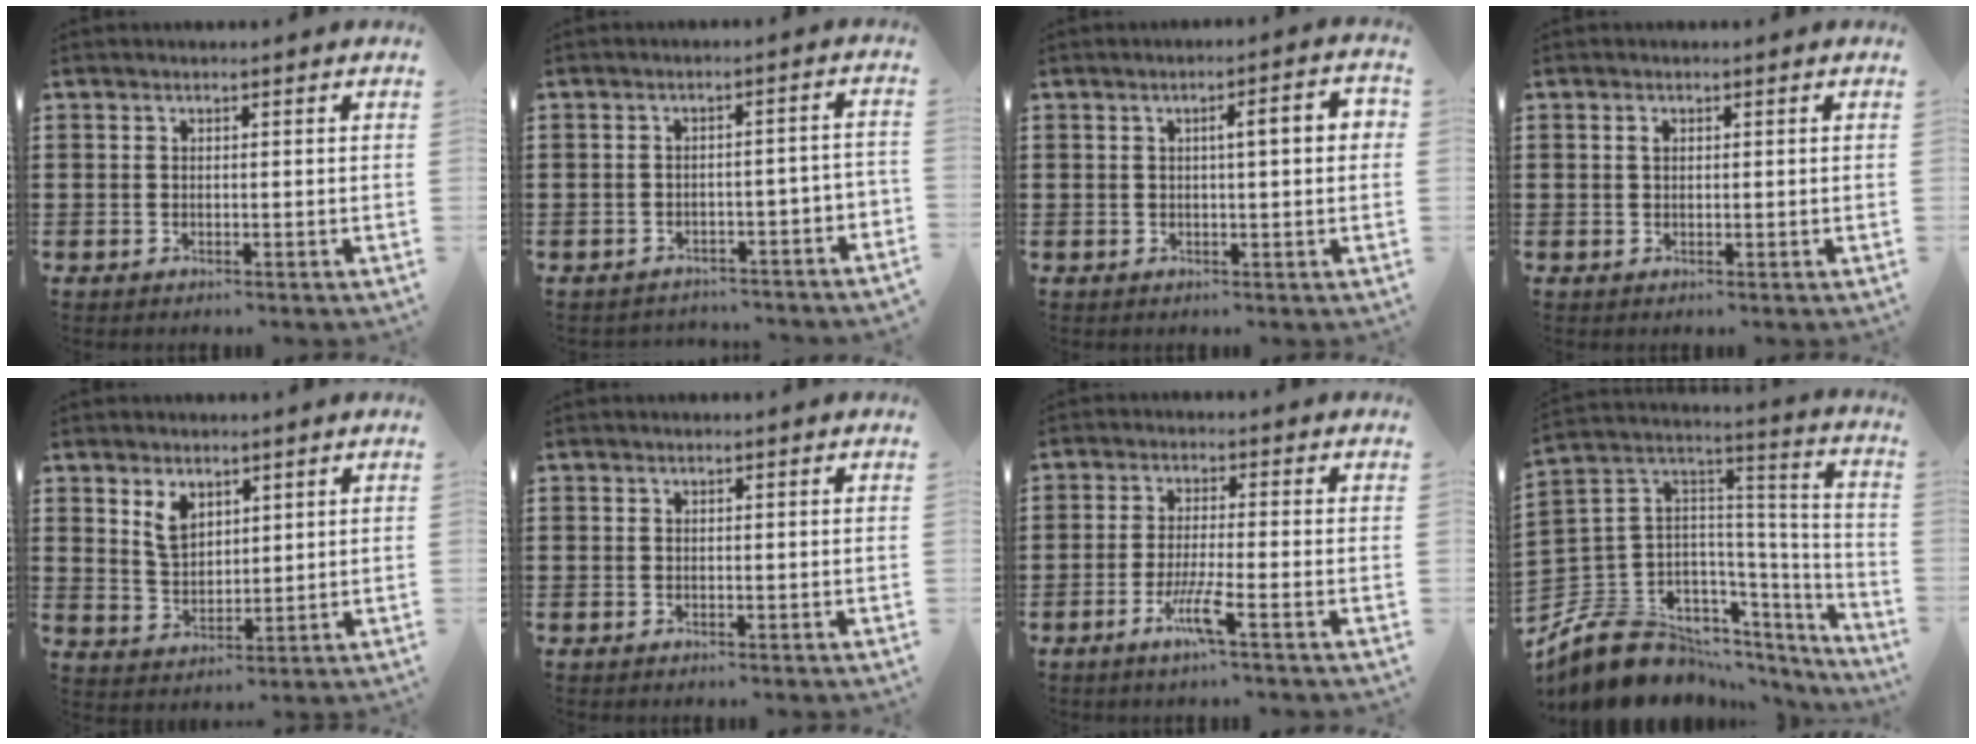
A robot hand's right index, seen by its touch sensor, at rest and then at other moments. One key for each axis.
{"total": 2.7, "fx": -2.6, "fy": 0.6, "fz": 0.7, "tx": -0.017, "ty": 0.005, "tz": -0.054}
{"total": 4.0, "fx": 0.5, "fy": 0.5, "fz": 3.9, "tx": -0.063, "ty": 0.000, "tz": 0.002}
{"total": 1.0, "fx": 0.3, "fy": 0.5, "fz": 0.7, "tx": -0.017, "ty": 0.002, "tz": 0.005}
{"total": 4.6, "fx": 2.7, "fy": 2.8, "fz": 2.4, "tx": -0.058, "ty": 0.008, "tz": 0.051}
{"total": 0.0}
{"total": 5.4, "fx": -3.0, "fy": 0.0, "fz": 4.5, "tx": -0.096, "ty": -0.014, "tz": -0.058}
{"total": 11.1, "fx": -7.8, "fy": 6.9, "fz": 3.6, "tx": -0.099, "ty": 0.006, "tz": -0.142}